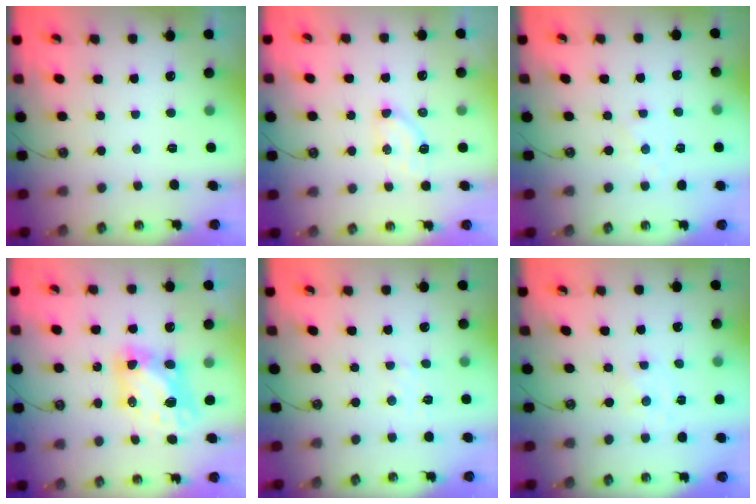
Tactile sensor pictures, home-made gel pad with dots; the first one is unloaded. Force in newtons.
{"total": 5.1, "press": 5.1, "slide": 0.6}
{"total": 2.7, "press": 2.7, "slide": 0.4}
{"total": 8.2, "press": 8.2, "slide": 0.3}
{"total": 2.8, "press": 2.8, "slide": 0.4}
{"total": 0.0}